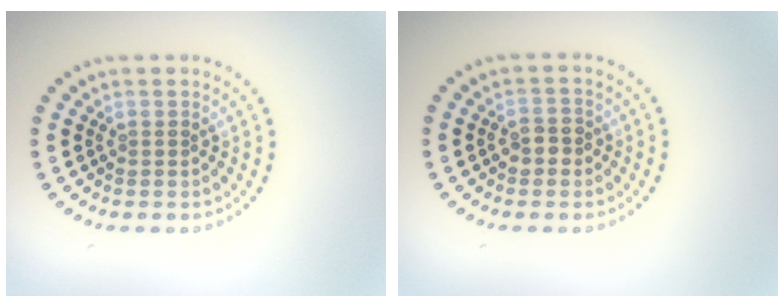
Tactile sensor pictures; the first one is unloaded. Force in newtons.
{"total": 1.6, "press": 1.6, "slide": 0.3}